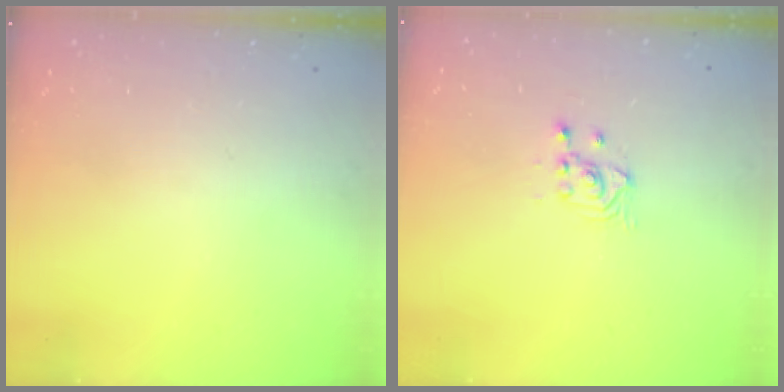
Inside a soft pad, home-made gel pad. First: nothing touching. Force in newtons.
{"total": 2.7, "press": 2.7, "slide": 0.3}